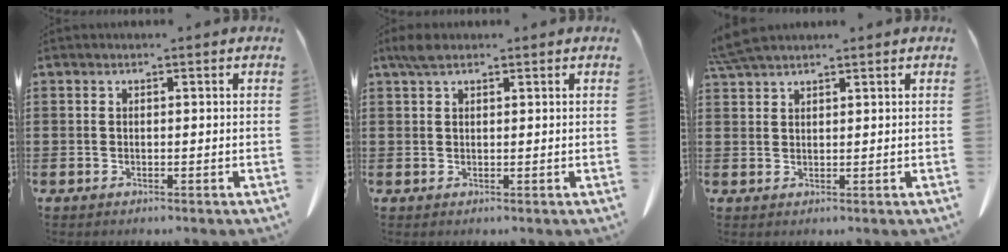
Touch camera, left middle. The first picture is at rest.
{"total": 2.3, "force": [1.5, 0.8, 1.6], "torque": [-0.035, 0.003, 0.029]}
{"total": 3.8, "force": [3.4, 0.4, 1.8], "torque": [-0.045, -0.003, 0.066]}